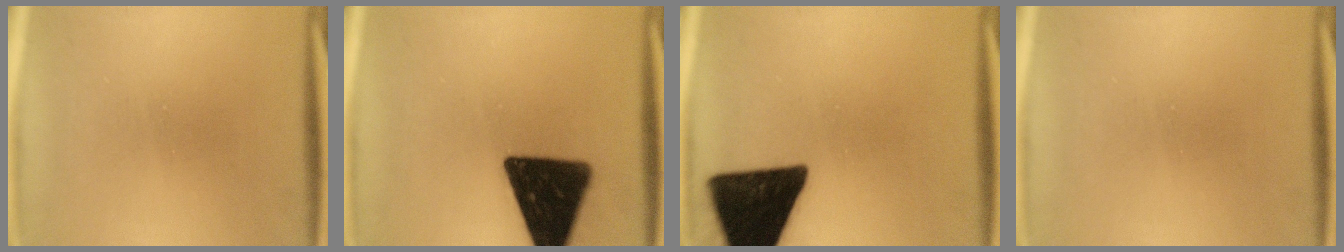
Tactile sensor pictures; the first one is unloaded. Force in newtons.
{"total": 17.2}
{"total": 18.7}
{"total": 0.0}